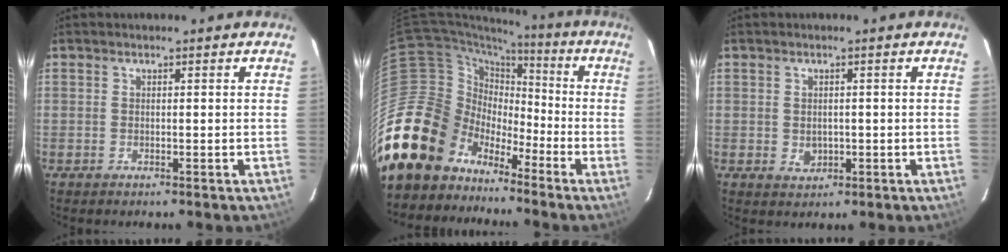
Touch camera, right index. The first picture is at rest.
{"total": 19.1, "force": [-12.0, 13.7, 5.7], "torque": [-0.140, 0.030, -0.212]}
{"total": 2.5, "force": [-0.2, 2.1, 1.3], "torque": [-0.021, 0.000, 0.001]}